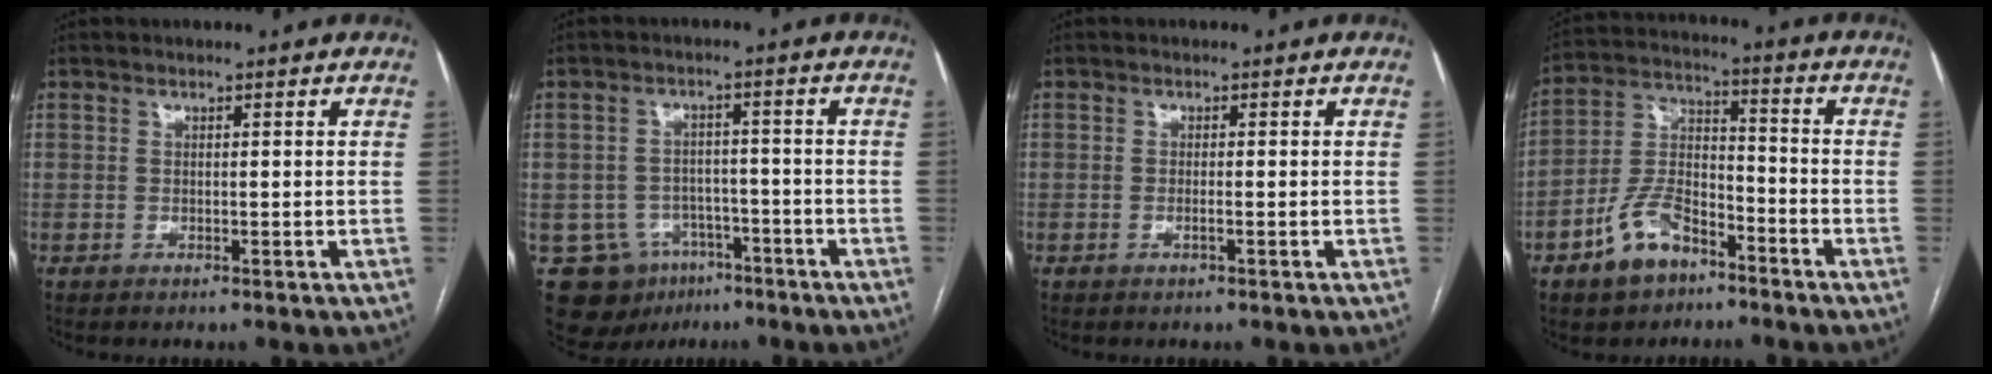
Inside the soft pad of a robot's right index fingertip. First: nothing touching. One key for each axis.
{"total": 10.4, "fx": -5.5, "fy": 8.3, "fz": 3.1, "tx": -0.054, "ty": 0.017, "tz": -0.071}
{"total": 0.9, "fx": -0.4, "fy": 0.0, "fz": 0.8, "tx": -0.018, "ty": 0.000, "tz": -0.005}
{"total": 10.4, "fx": -6.4, "fy": 5.7, "fz": 5.9, "tx": -0.128, "ty": 0.017, "tz": -0.114}